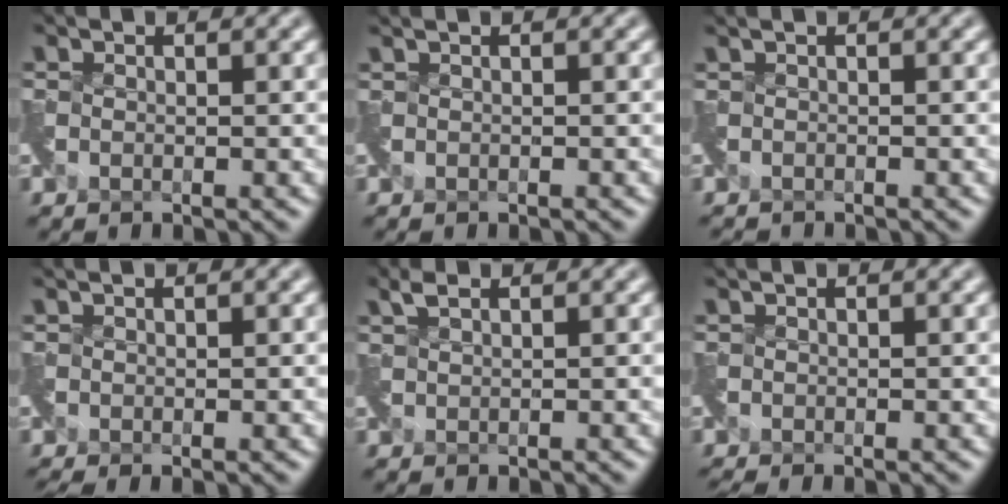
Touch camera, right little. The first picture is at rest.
{"total": 0.6, "force": [0.2, 0.0, 0.6], "torque": [-0.012, -0.002, 0.001]}
{"total": 0.9, "force": [-0.8, 0.0, 0.5], "torque": [-0.011, -0.012, -0.017]}
{"total": 1.8, "force": [0.5, 0.4, 1.7], "torque": [-0.037, 0.005, 0.010]}
{"total": 1.2, "force": [1.2, -0.2, 0.2], "torque": [-0.006, 0.003, 0.027]}
{"total": 1.5, "force": [0.2, 0.2, 1.4], "torque": [-0.029, 0.001, 0.001]}